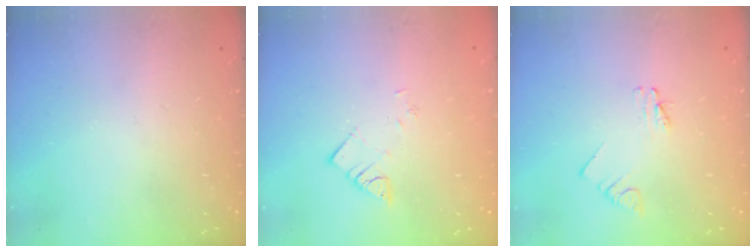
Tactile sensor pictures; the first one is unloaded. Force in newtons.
{"total": 3.7, "press": 3.7, "slide": 0.1}
{"total": 1.6, "press": 1.6, "slide": 0.2}